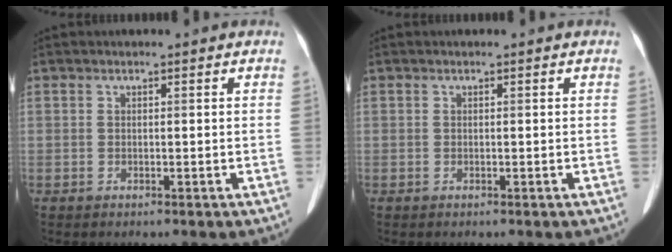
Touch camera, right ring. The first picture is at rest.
{"total": 0.0}